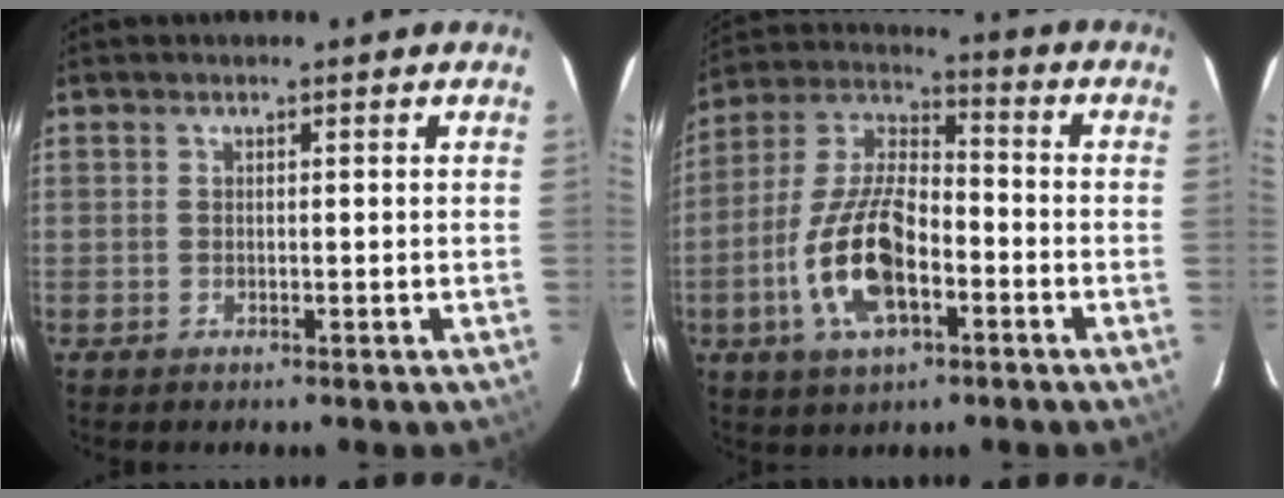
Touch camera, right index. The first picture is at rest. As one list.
[{"total": 15.9, "force": [-5.4, 7.2, 13.2], "torque": [-0.278, 0.001, -0.100]}]